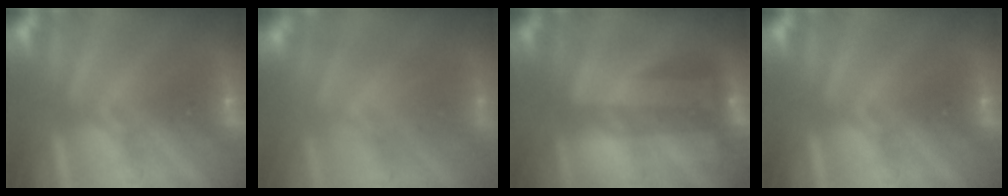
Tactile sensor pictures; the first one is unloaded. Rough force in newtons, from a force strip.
{"total": 4.5}
{"total": 4.0}
{"total": 0.0}